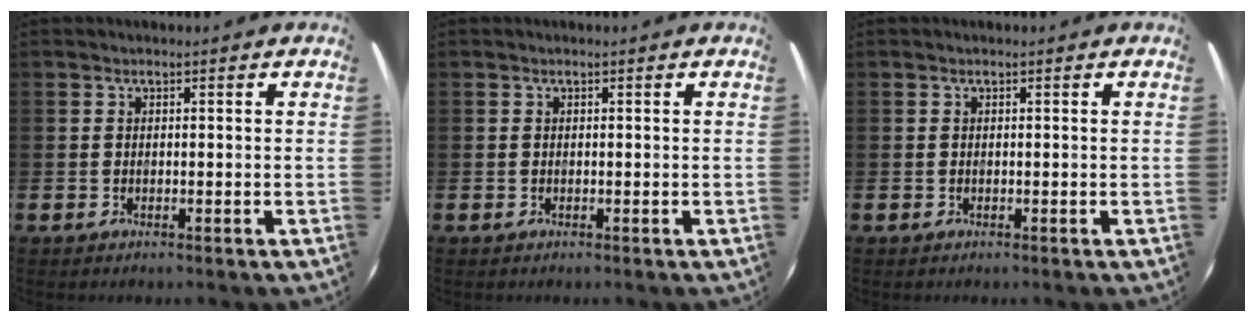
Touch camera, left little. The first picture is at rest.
{"total": 0.0}
{"total": 0.0}